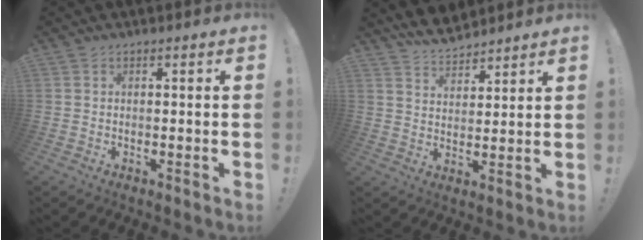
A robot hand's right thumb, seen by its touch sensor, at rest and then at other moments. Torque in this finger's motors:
{"motor_torque": [-0.36, 0.36, -0.21, 0.37, -0.01]}